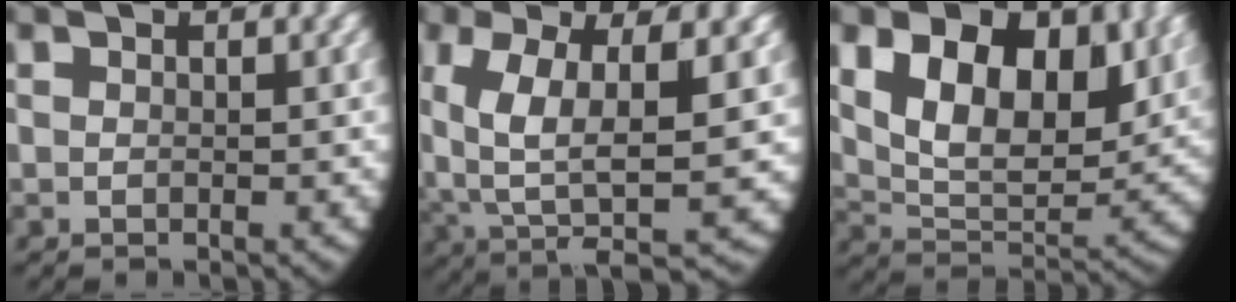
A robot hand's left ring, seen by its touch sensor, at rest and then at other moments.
{"total": 9.0, "force": [0.1, 4.7, 7.7], "torque": [-0.145, -0.029, 0.018]}
{"total": 12.0, "force": [3.5, 8.0, 8.3], "torque": [-0.151, -0.028, 0.061]}